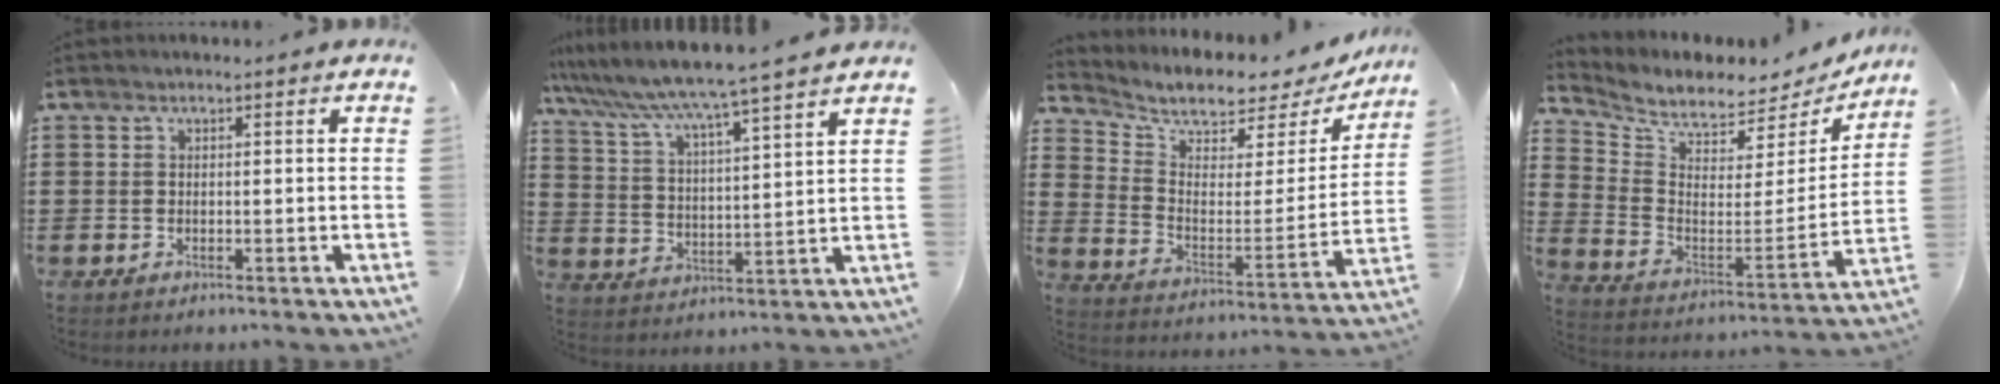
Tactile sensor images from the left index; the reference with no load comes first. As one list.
[{"total": 5.8, "force": [5.3, -1.1, 2.0], "torque": [-0.066, -0.046, 0.082]}, {"total": 5.3, "force": [4.8, 1.9, 1.4], "torque": [-0.052, -0.044, 0.077]}, {"total": 5.2, "force": [5.0, 1.1, 0.8], "torque": [-0.044, -0.059, 0.081]}]